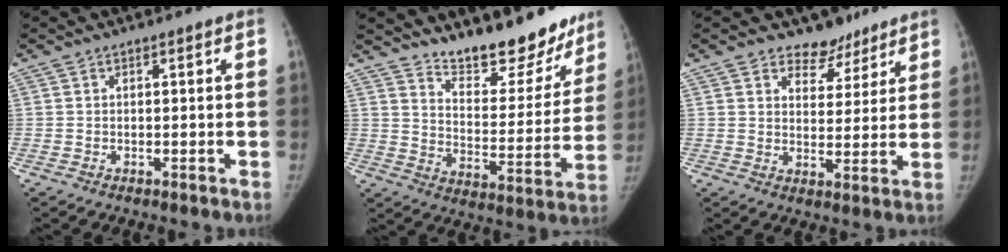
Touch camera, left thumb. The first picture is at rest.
{"total": 19.3, "force": [16.2, 6.5, 8.4], "torque": [-0.069, -0.116, 0.235]}
{"total": 6.9, "force": [5.4, 4.2, 1.0], "torque": [0.023, -0.035, 0.085]}